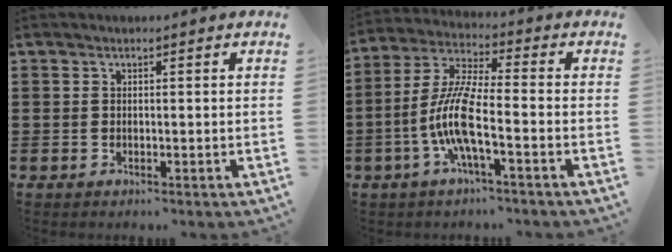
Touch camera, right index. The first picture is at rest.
{"total": 8.9, "force": [-3.2, 1.4, 8.2], "torque": [-0.195, -0.018, -0.070]}